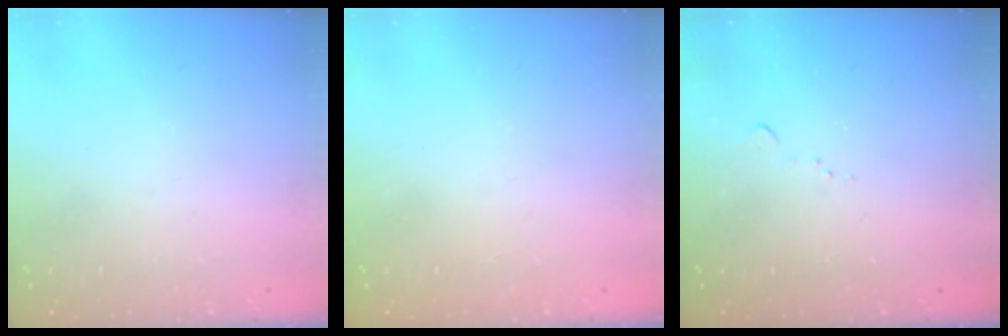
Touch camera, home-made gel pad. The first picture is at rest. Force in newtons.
{"total": 1.5, "press": 1.3, "slide": 0.9}
{"total": 6.1, "press": 6.0, "slide": 0.8}